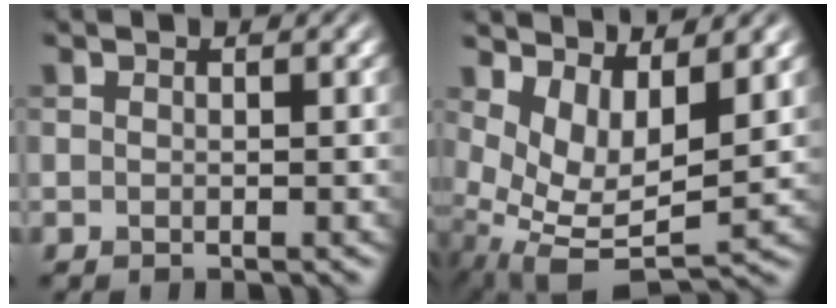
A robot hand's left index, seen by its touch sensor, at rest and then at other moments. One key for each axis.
{"total": 6.5, "fx": 1.8, "fy": 3.1, "fz": 5.4, "tx": -0.105, "ty": -0.012, "tz": 0.037}